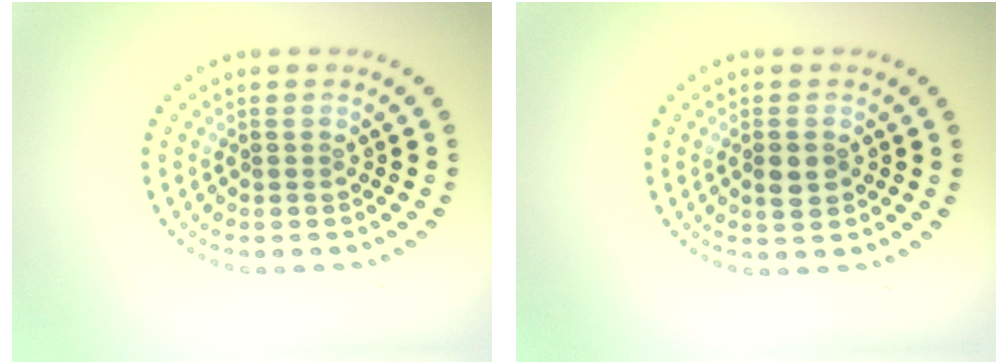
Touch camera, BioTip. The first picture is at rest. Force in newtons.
{"total": 1.8, "press": 1.8, "slide": 0.3}